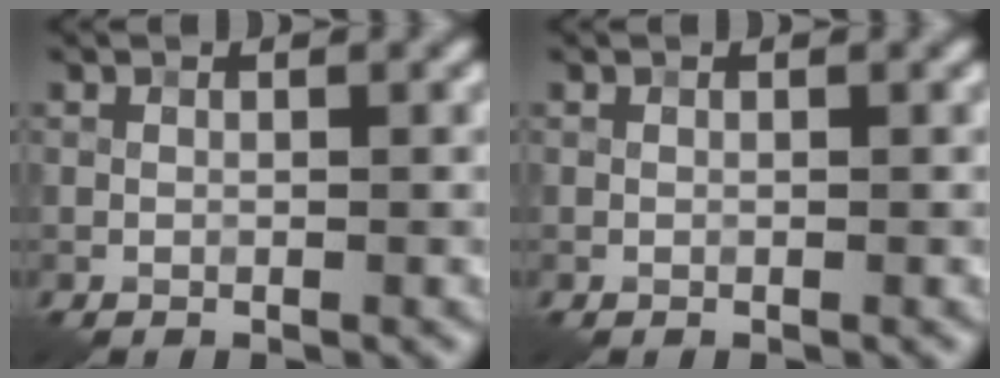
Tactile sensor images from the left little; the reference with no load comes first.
{"total": 0.0}